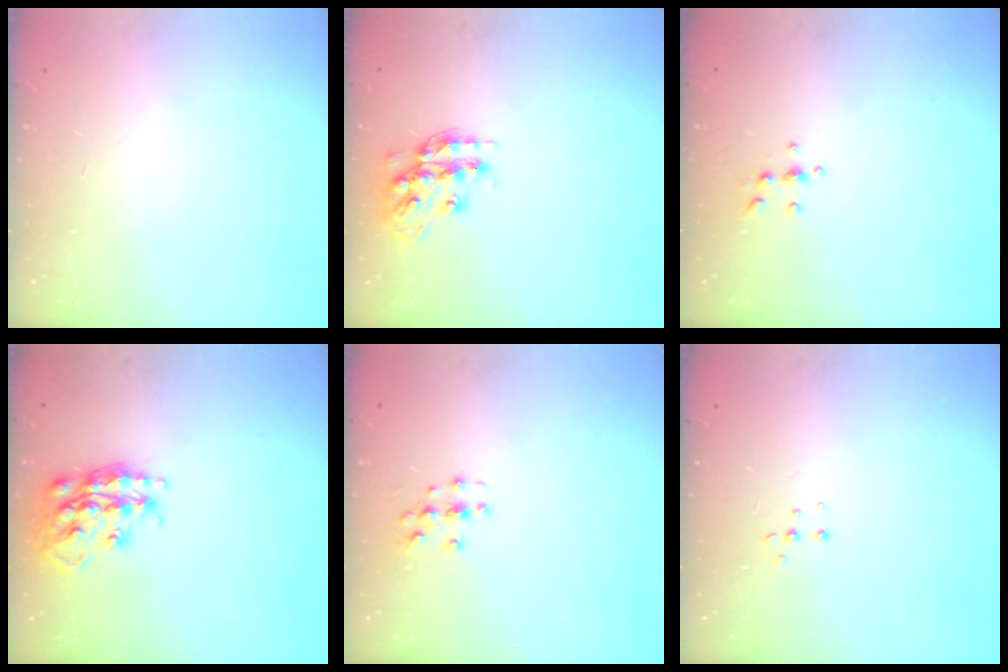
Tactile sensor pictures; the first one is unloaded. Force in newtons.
{"total": 14.0, "press": 14.0, "slide": 0.6}
{"total": 5.7, "press": 5.7, "slide": 0.5}
{"total": 17.0, "press": 16.9, "slide": 1.2}
{"total": 2.8, "press": 2.8, "slide": 0.3}
{"total": 4.0, "press": 3.9, "slide": 0.8}